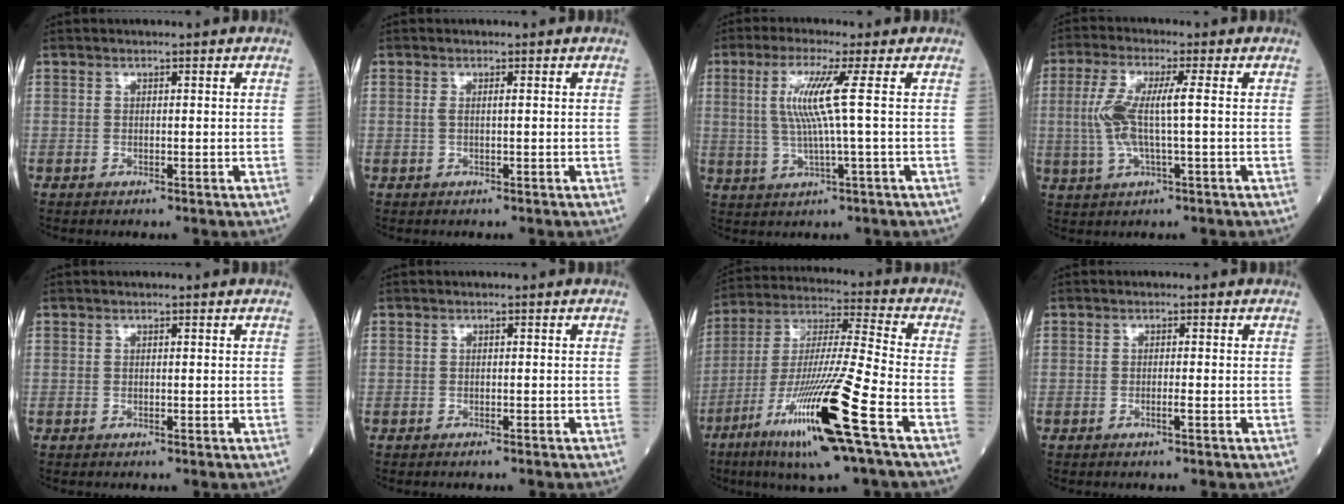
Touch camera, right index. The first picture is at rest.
{"total": 1.0, "force": [0.2, 0.1, 1.0], "torque": [-0.026, 0.002, 0.001]}
{"total": 7.0, "force": [1.2, -1.2, 6.8], "torque": [-0.148, 0.002, 0.029]}
{"total": 7.7, "force": [0.2, 1.2, 7.6], "torque": [-0.174, 0.013, 0.003]}
{"total": 0.0}
{"total": 1.0, "force": [-0.9, 0.1, 0.5], "torque": [-0.009, -0.002, -0.011]}
{"total": 19.4, "force": [-9.1, -0.3, 17.1], "torque": [-0.345, -0.036, -0.170]}
{"total": 1.1, "force": [-0.5, -0.2, 0.9], "torque": [-0.021, -0.001, -0.010]}